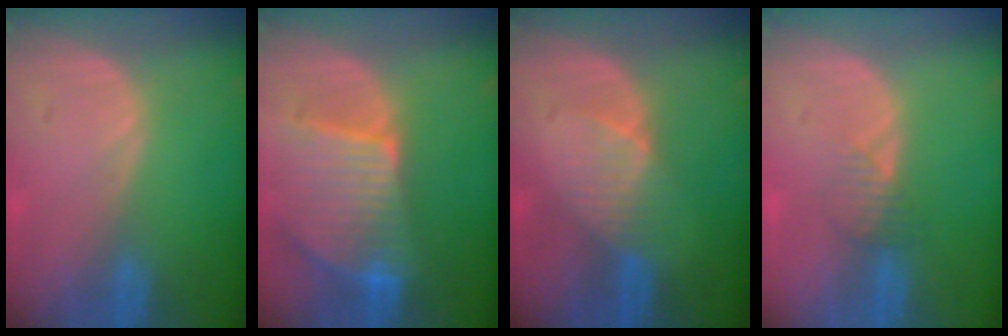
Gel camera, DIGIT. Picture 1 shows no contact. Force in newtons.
{"total": 9.6, "press": 8.5, "slide": 4.6}
{"total": 3.5, "press": 3.5, "slide": 0.4}
{"total": 2.1, "press": 2.1, "slide": 0.2}